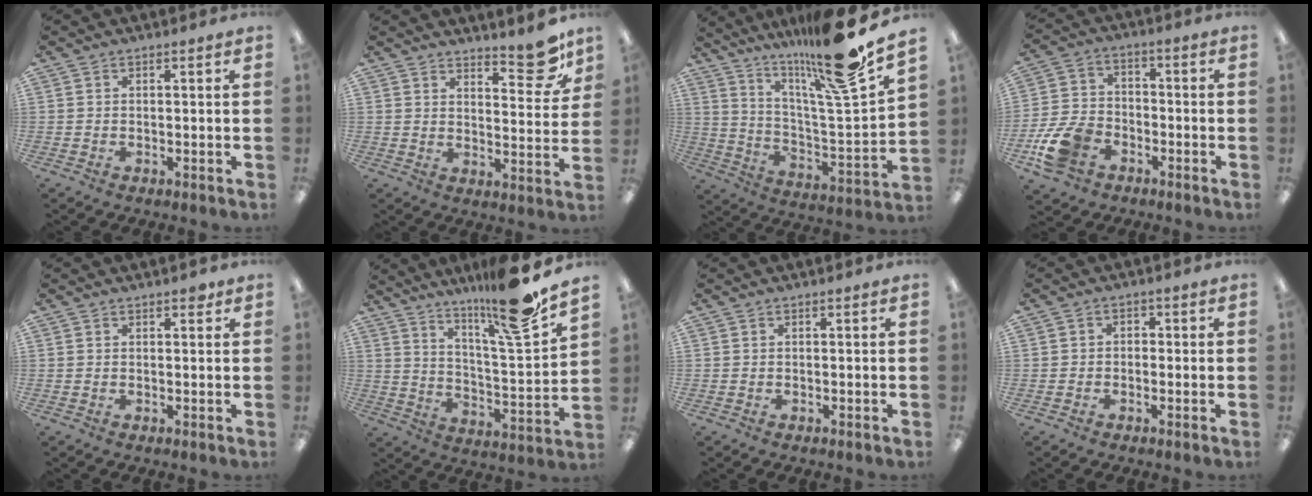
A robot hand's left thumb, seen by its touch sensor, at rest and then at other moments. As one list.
[{"total": 10.9, "force": [8.1, 3.6, 6.4], "torque": [-0.064, -0.056, 0.134]}, {"total": 21.9, "force": [17.2, 1.4, 13.5], "torque": [-0.220, -0.108, 0.263]}, {"total": 11.1, "force": [-5.6, 7.6, 5.8], "torque": [-0.133, 0.032, -0.102]}, {"total": 1.4, "force": [1.1, 0.6, 0.6], "torque": [0.002, -0.006, 0.016]}, {"total": 18.5, "force": [15.0, 1.2, 10.8], "torque": [-0.174, -0.098, 0.238]}, {"total": 0.0}, {"total": 1.6, "force": [-1.1, 1.1, 0.4], "torque": [-0.007, 0.007, -0.024]}]